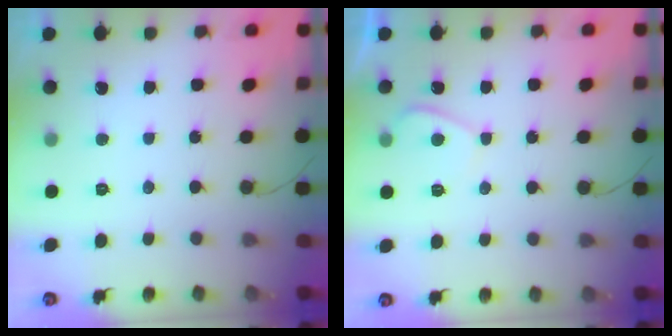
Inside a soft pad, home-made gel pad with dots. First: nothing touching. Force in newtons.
{"total": 2.7, "press": 2.7, "slide": 0.4}